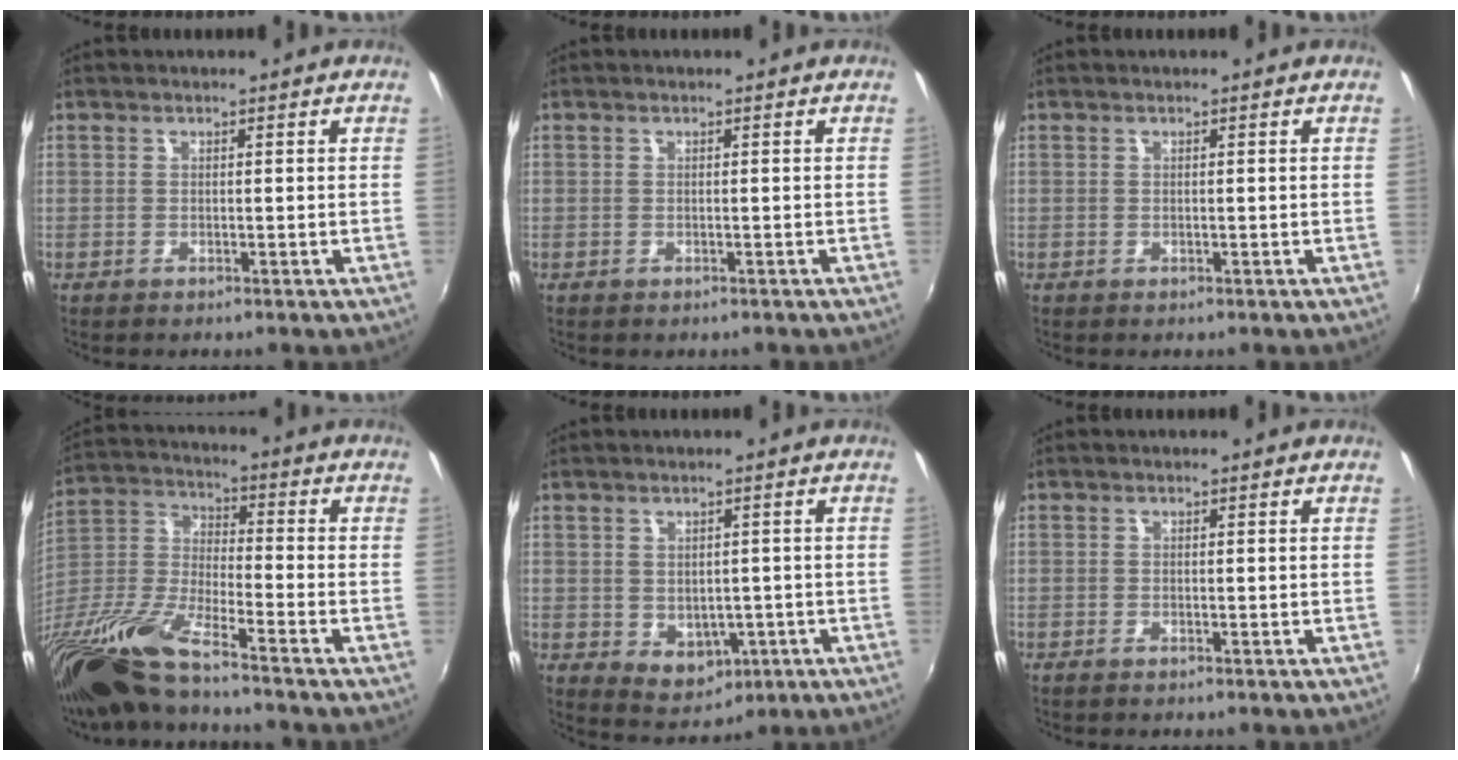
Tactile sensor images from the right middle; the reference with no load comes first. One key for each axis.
{"total": 0.6, "fx": -0.3, "fy": 0.5, "fz": 0.0, "tx": 0.000, "ty": -0.001, "tz": -0.003}
{"total": 0.0}
{"total": 16.5, "fx": -12.9, "fy": 1.7, "fz": 10.2, "tx": -0.214, "ty": -0.033, "tz": -0.260}
{"total": 5.4, "fx": -0.9, "fy": 4.4, "fz": 2.9, "tx": -0.054, "ty": -0.005, "tz": 0.002}
{"total": 0.6, "fx": -0.5, "fy": 0.0, "fz": 0.4, "tx": -0.008, "ty": -0.002, "tz": -0.011}